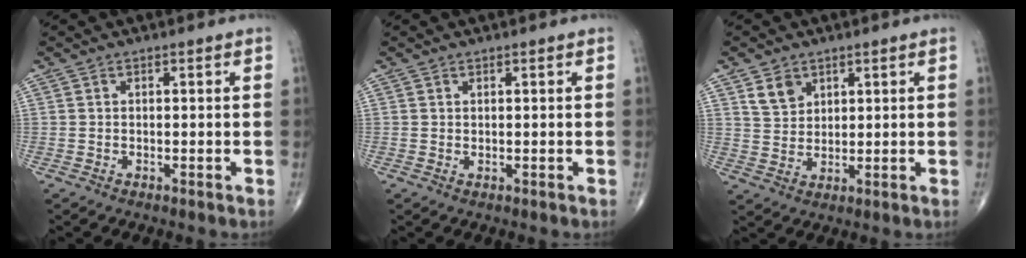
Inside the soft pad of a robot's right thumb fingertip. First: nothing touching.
{"total": 0.0}
{"total": 4.6, "force": [2.7, 3.3, 1.8], "torque": [-0.017, -0.020, 0.057]}